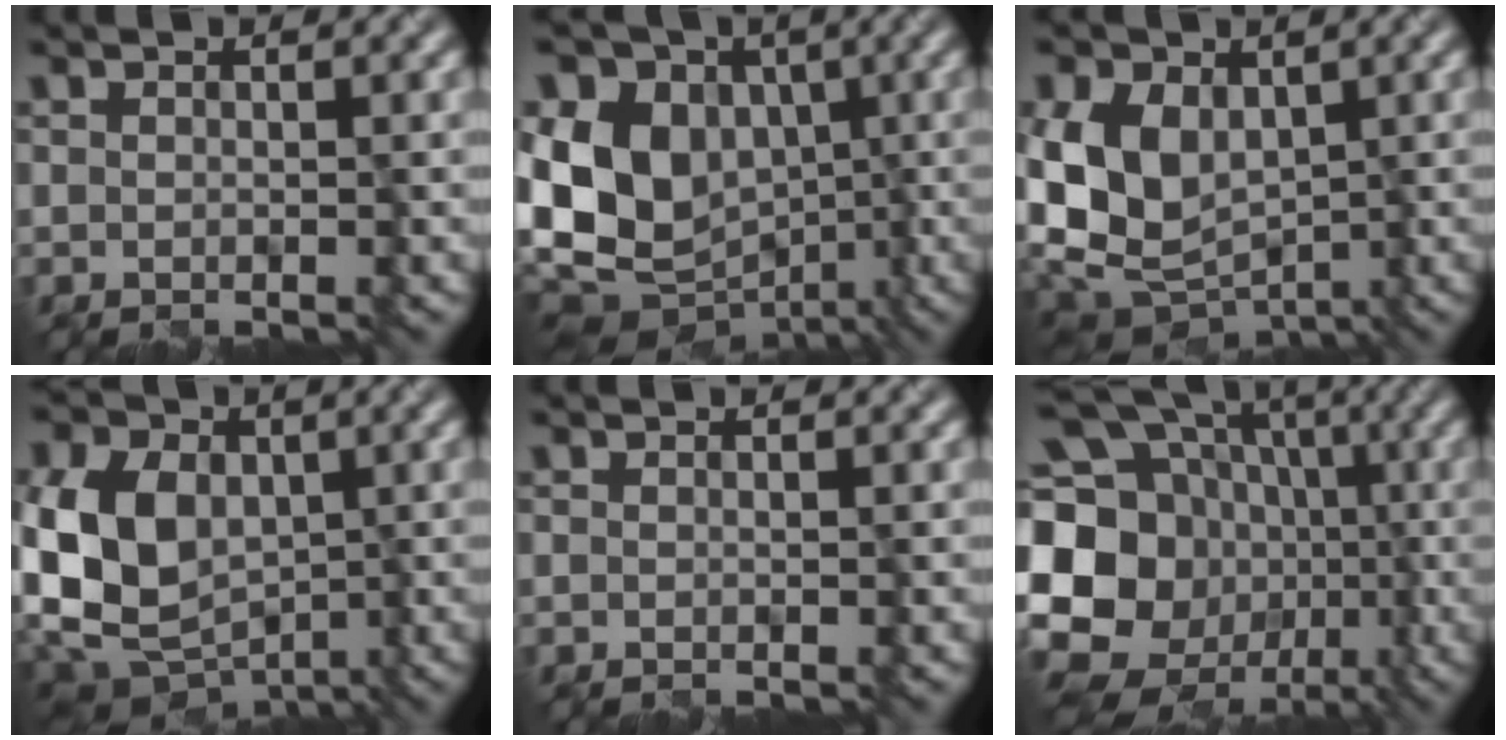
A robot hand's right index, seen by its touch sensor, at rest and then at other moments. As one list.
[{"total": 12.0, "force": [-1.6, 9.2, 7.5], "torque": [-0.154, 0.020, -0.049]}, {"total": 8.8, "force": [-0.3, 6.4, 6.0], "torque": [-0.105, 0.001, -0.007]}, {"total": 12.0, "force": [-0.9, 9.1, 7.7], "torque": [-0.162, 0.010, -0.022]}, {"total": 0.0}, {"total": 21.4, "force": [-2.9, 18.4, 10.5], "torque": [-0.221, 0.028, -0.096]}]